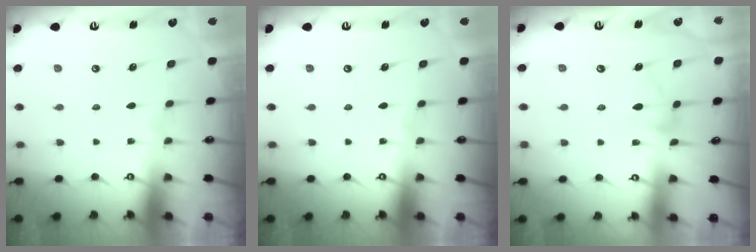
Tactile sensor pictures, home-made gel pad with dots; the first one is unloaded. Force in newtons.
{"total": 0.0}
{"total": 5.0, "press": 4.9, "slide": 0.1}